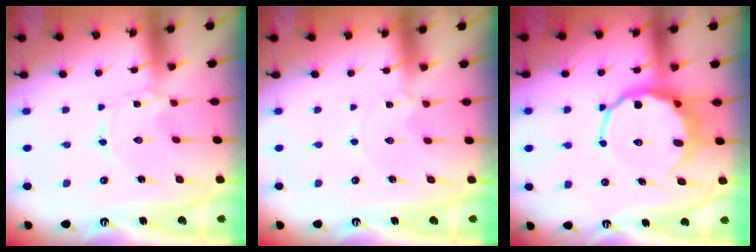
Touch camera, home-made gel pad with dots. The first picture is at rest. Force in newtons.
{"total": 0.0}
{"total": 10.8, "press": 10.3, "slide": 3.2}